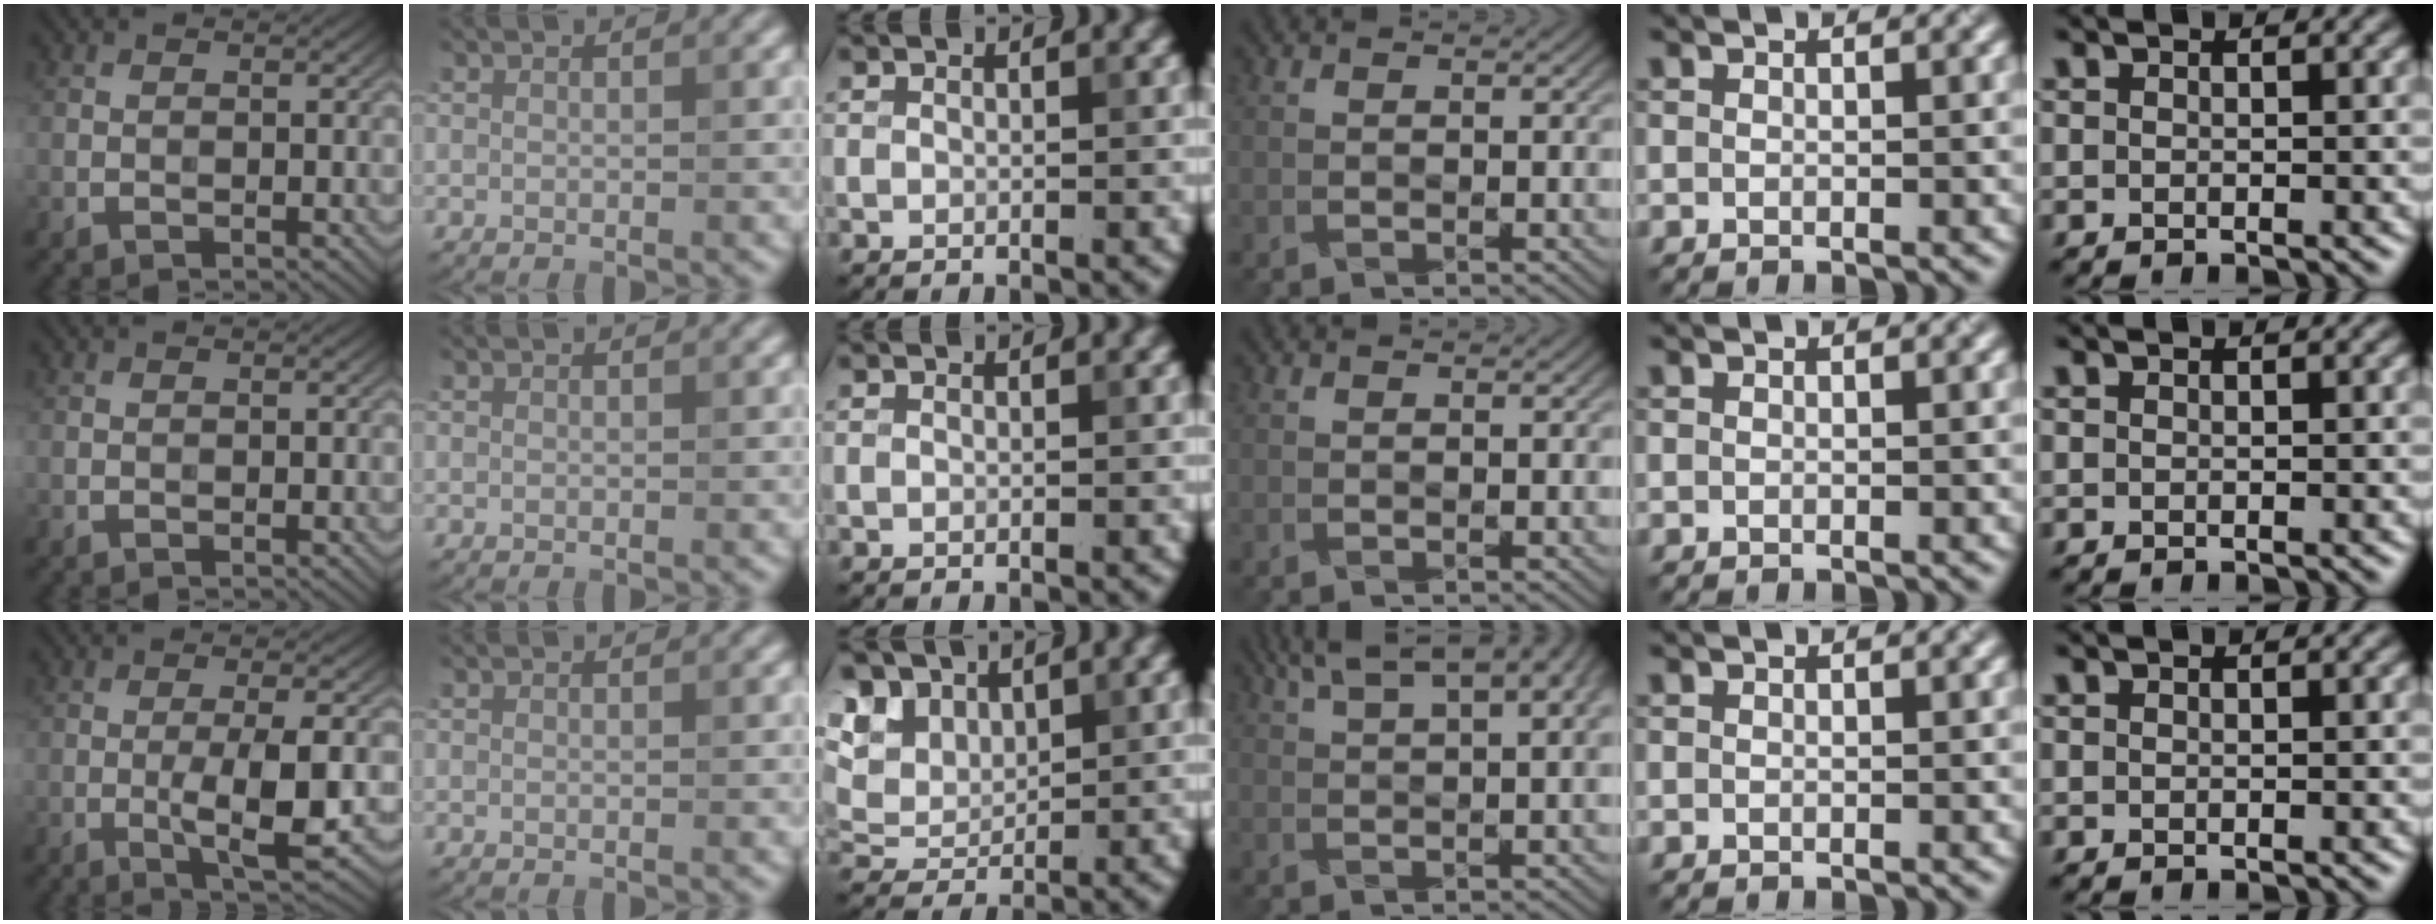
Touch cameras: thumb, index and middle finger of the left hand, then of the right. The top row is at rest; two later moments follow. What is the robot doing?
{"motion": "wrap", "object": "netting"}